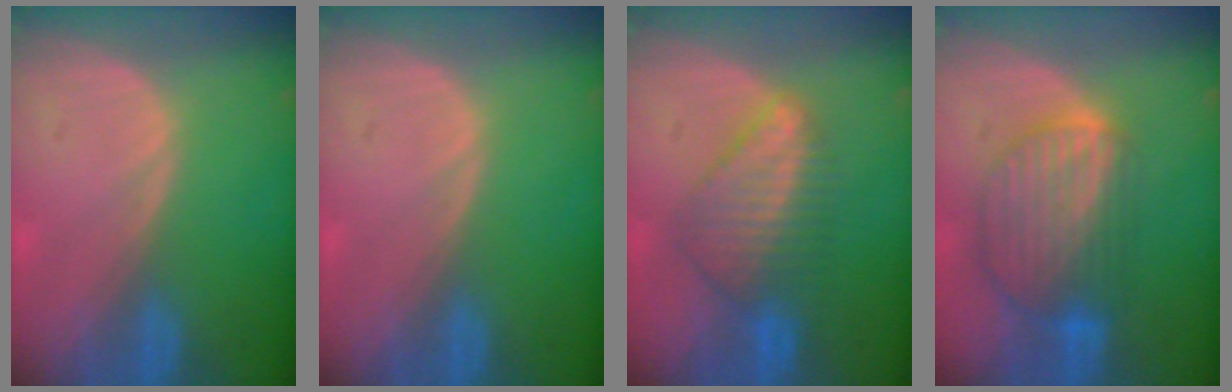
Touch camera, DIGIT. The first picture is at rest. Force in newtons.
{"total": 0.0}
{"total": 7.2, "press": 6.9, "slide": 1.9}
{"total": 9.0, "press": 7.8, "slide": 4.5}